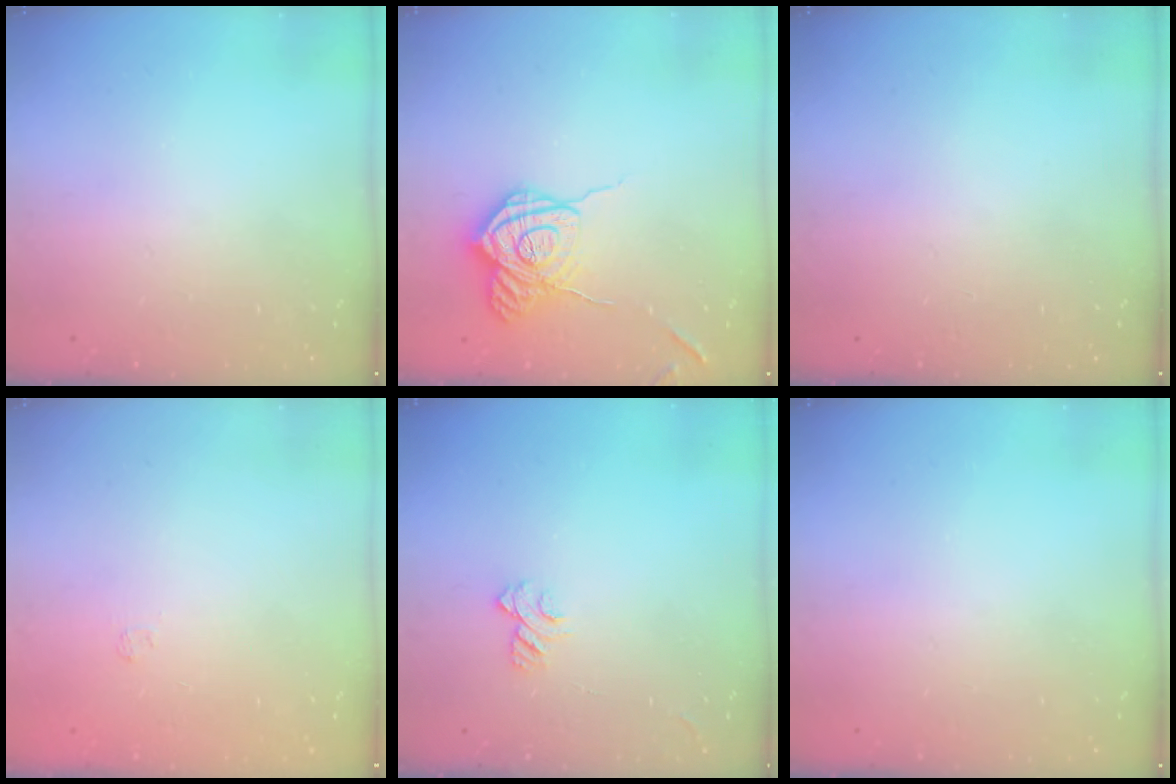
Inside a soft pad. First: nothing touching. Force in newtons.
{"total": 17.0, "press": 17.0, "slide": 0.9}
{"total": 0.0}
{"total": 1.7, "press": 1.2, "slide": 1.1}
{"total": 5.3, "press": 5.3, "slide": 0.5}
{"total": 0.0}